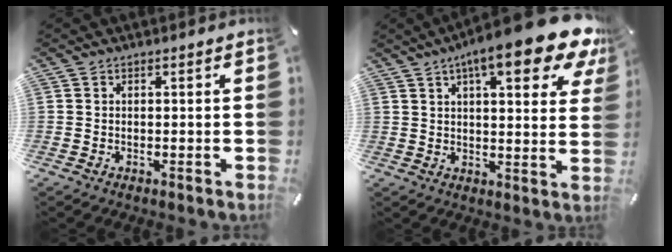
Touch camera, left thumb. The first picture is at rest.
{"total": 16.4, "force": [9.7, 4.3, 12.5], "torque": [-0.194, -0.042, 0.153]}